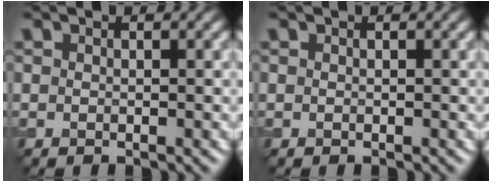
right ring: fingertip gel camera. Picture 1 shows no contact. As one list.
[{"total": 0.0}]